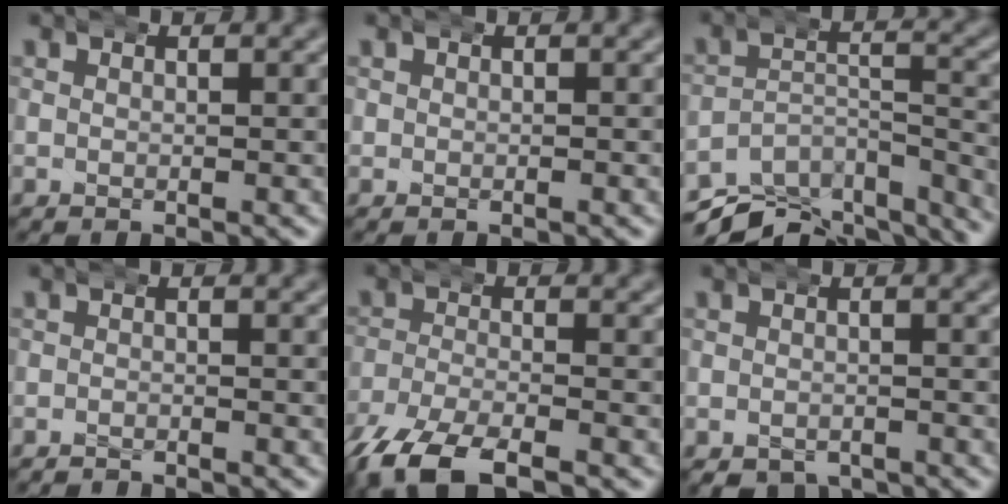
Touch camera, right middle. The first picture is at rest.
{"total": 0.0}
{"total": 11.6, "force": [-9.7, 4.6, 4.5], "torque": [-0.055, -0.024, -0.153]}
{"total": 2.0, "force": [-2.0, 0.2, 0.0], "torque": [-0.005, -0.009, -0.030]}
{"total": 7.5, "force": [-5.8, 3.1, 3.6], "torque": [-0.087, -0.024, -0.089]}
{"total": 3.4, "force": [-2.7, 1.8, 0.9], "torque": [-0.015, -0.016, -0.040]}